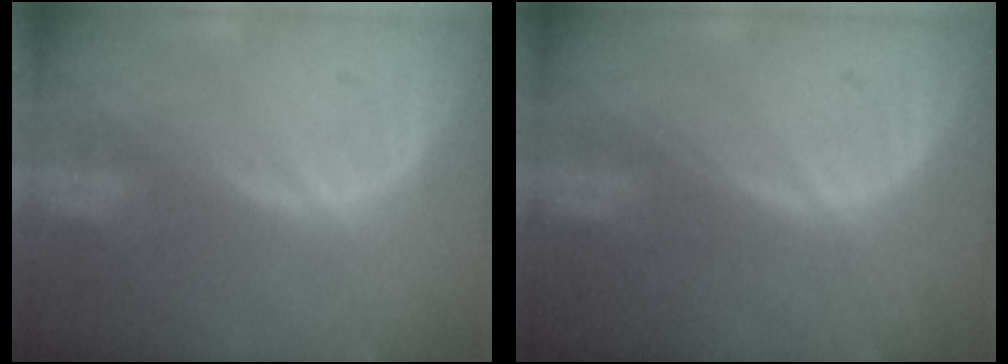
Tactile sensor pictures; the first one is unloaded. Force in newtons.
{"total": 0.0}